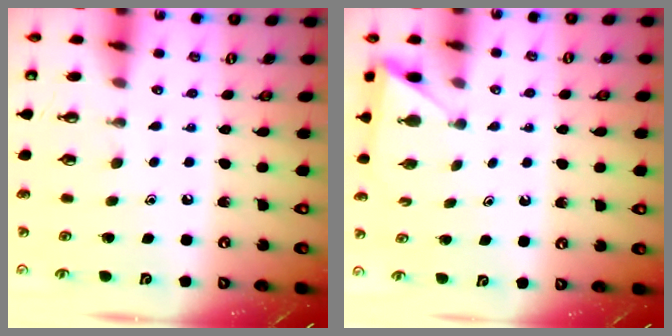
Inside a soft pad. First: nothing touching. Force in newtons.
{"total": 3.0, "press": 3.0, "slide": 0.3}